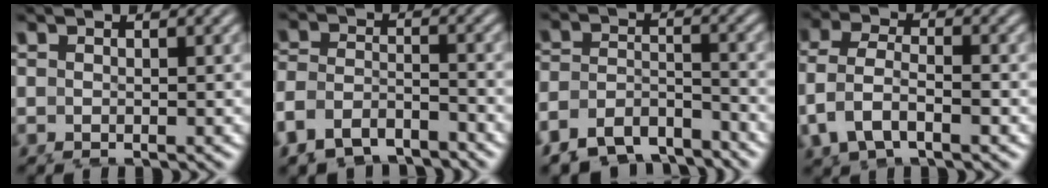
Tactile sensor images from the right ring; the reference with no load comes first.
{"total": 7.6, "force": [-4.3, 6.2, 1.5], "torque": [-0.058, -0.030, -0.072]}
{"total": 10.4, "force": [-6.6, 7.8, 2.3], "torque": [-0.066, -0.047, -0.108]}
{"total": 4.6, "force": [0.6, 3.5, 2.9], "torque": [-0.093, -0.027, 0.026]}